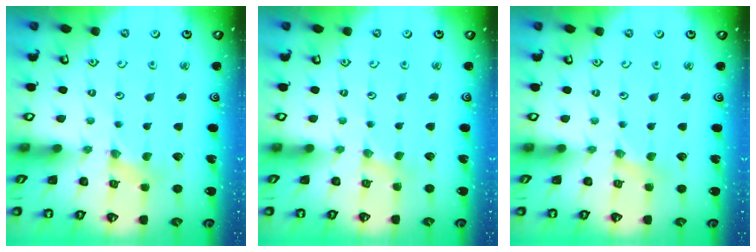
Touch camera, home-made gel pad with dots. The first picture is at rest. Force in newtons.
{"total": 1.6, "press": 1.5, "slide": 0.3}
{"total": 0.8, "press": 0.8, "slide": 0.2}